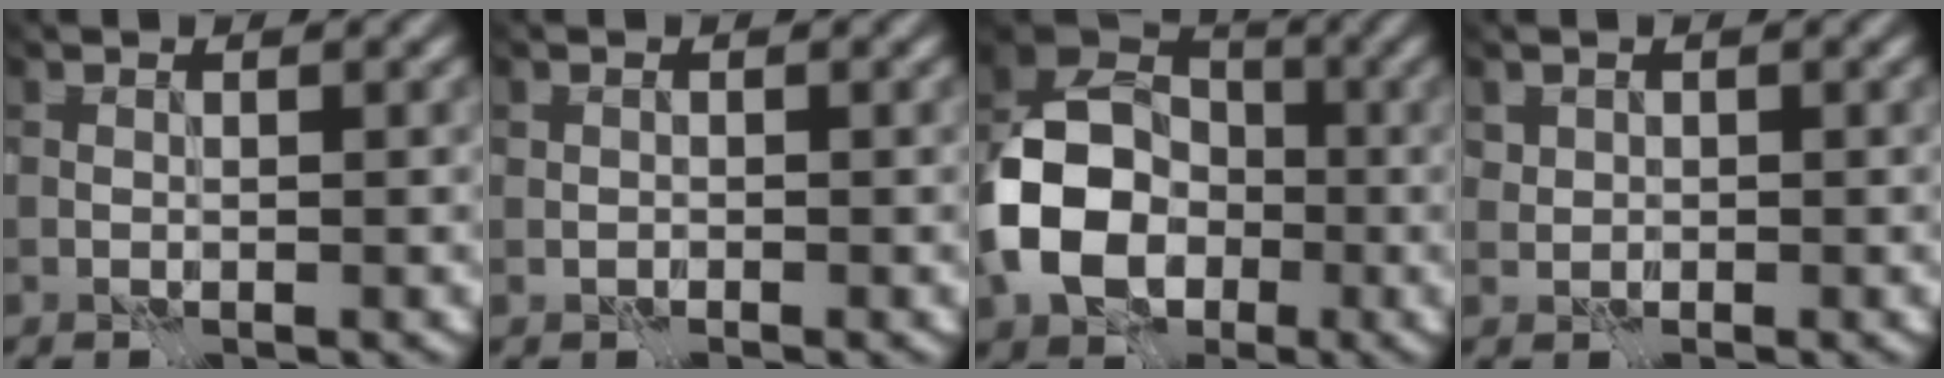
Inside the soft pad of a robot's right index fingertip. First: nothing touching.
{"total": 0.5, "force": [-0.4, -0.1, -0.3], "torque": [0.001, -0.008, 0.001]}
{"total": 8.5, "force": [-4.5, 5.7, 4.4], "torque": [-0.101, -0.015, -0.062]}
{"total": 0.8, "force": [0.4, 0.2, -0.7], "torque": [-0.010, -0.026, 0.037]}